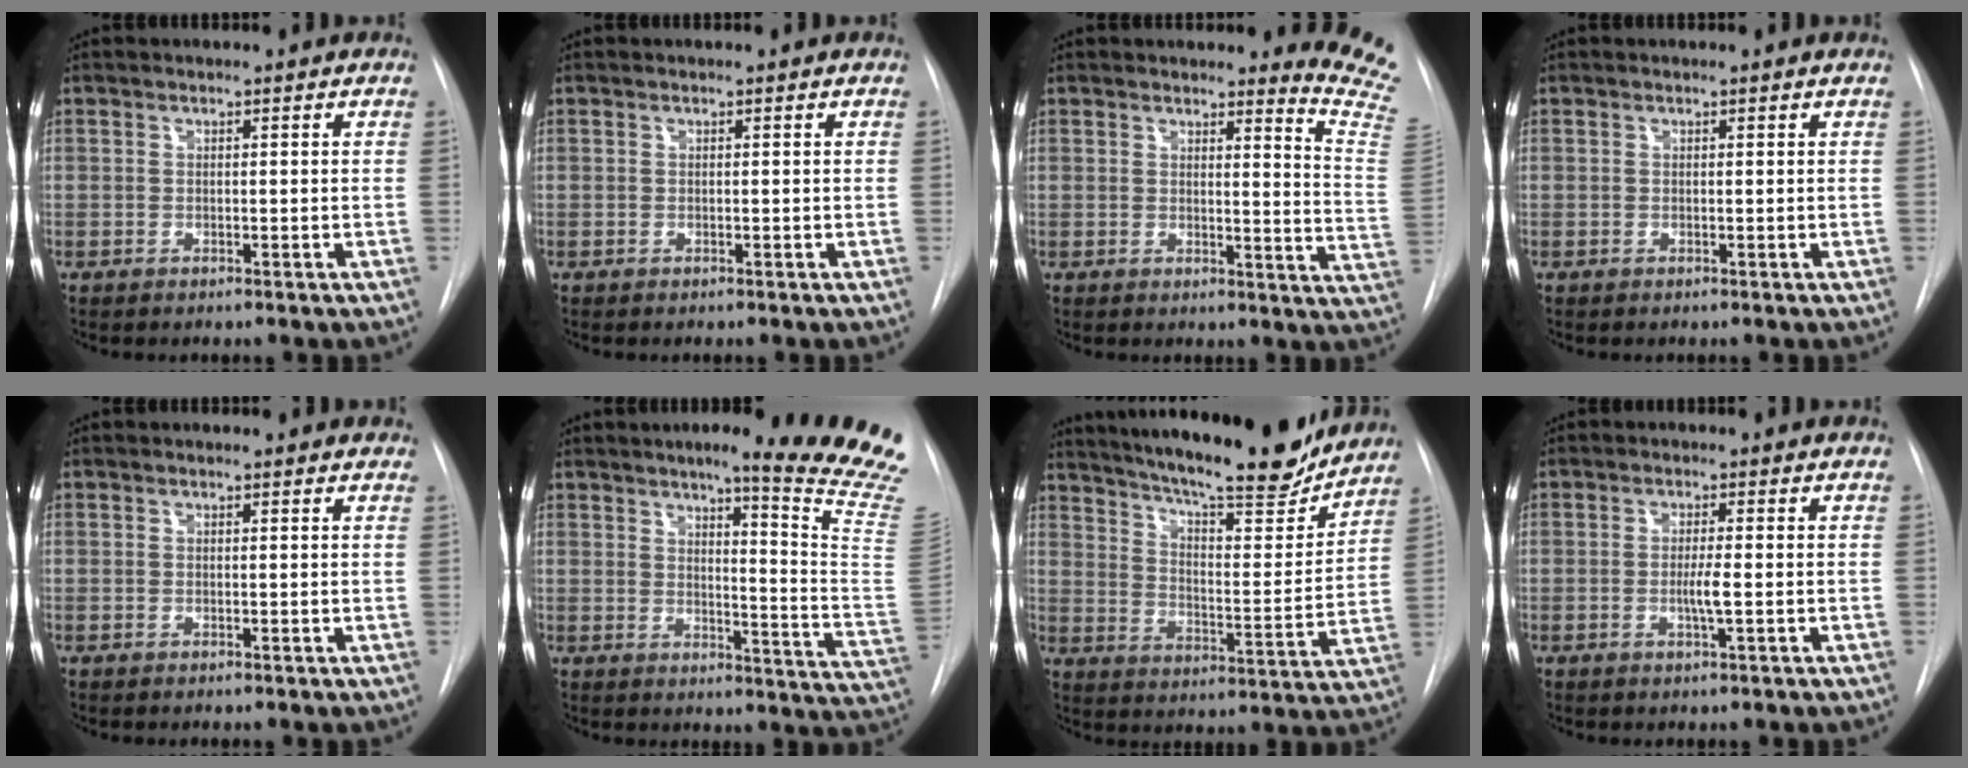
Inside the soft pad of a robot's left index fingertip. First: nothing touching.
{"total": 0.0}
{"total": 9.5, "force": [9.2, -1.0, 2.0], "torque": [-0.009, -0.133, 0.069]}
{"total": 0.0}
{"total": 1.7, "force": [1.4, 0.5, 0.7], "torque": [-0.011, 0.000, 0.004]}
{"total": 20.8, "force": [17.2, -1.8, 11.5], "torque": [-0.129, -0.125, 0.195]}
{"total": 22.2, "force": [19.5, 3.2, 10.2], "torque": [-0.168, -0.035, 0.272]}
{"total": 2.6, "force": [-1.0, -0.2, 2.4], "torque": [-0.045, -0.009, -0.017]}